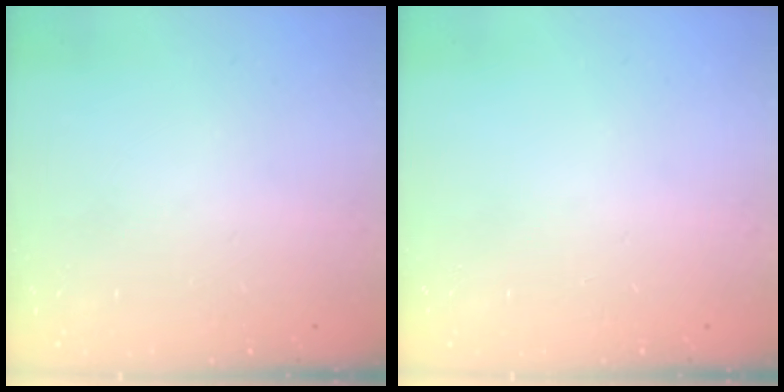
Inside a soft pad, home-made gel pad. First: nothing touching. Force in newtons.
{"total": 0.0}